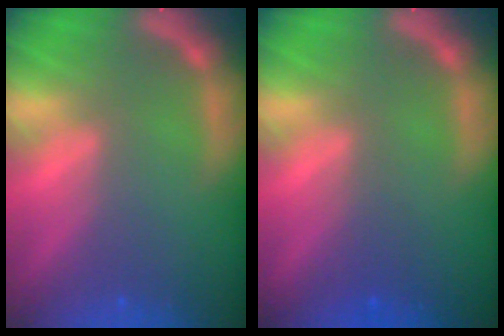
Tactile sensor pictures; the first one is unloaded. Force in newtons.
{"total": 1.5}